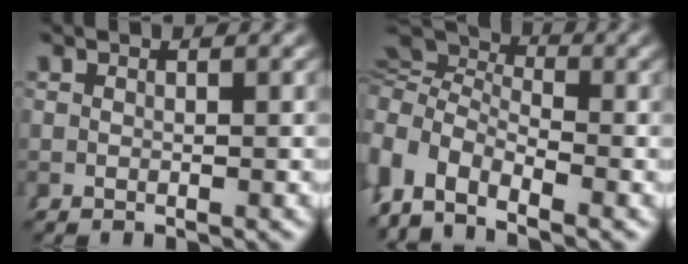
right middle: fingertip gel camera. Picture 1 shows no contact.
{"total": 8.4, "force": [-0.3, 6.9, 4.8], "torque": [-0.111, -0.020, -0.009]}